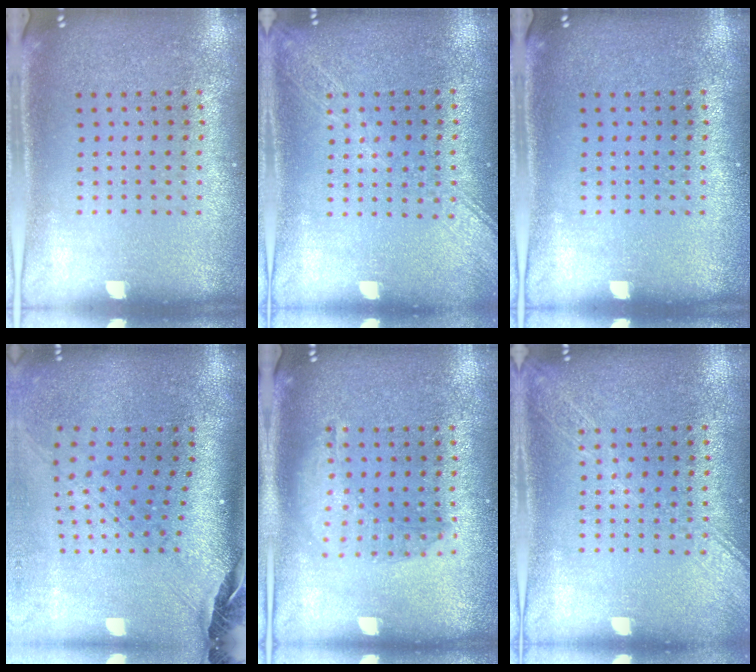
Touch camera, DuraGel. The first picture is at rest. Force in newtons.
{"total": 1.6, "press": 1.5, "slide": 0.2}
{"total": 0.0}
{"total": 2.9, "press": 2.0, "slide": 2.0}
{"total": 1.4, "press": 1.3, "slide": 0.5}
{"total": 1.6, "press": 1.5, "slide": 0.2}